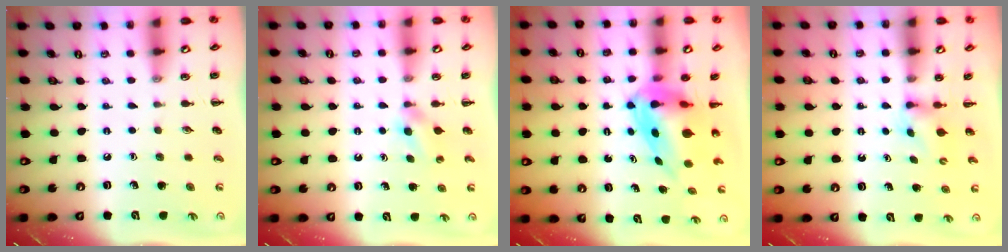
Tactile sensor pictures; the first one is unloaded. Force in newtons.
{"total": 2.7, "press": 2.5, "slide": 1.0}
{"total": 7.3, "press": 6.9, "slide": 2.4}
{"total": 2.2, "press": 1.9, "slide": 1.0}